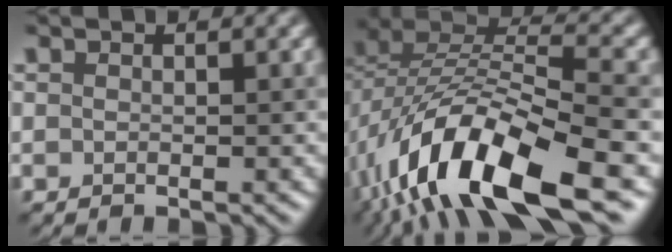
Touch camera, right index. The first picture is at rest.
{"total": 12.9, "force": [-6.4, 5.0, 10.0], "torque": [-0.178, 0.005, -0.118]}